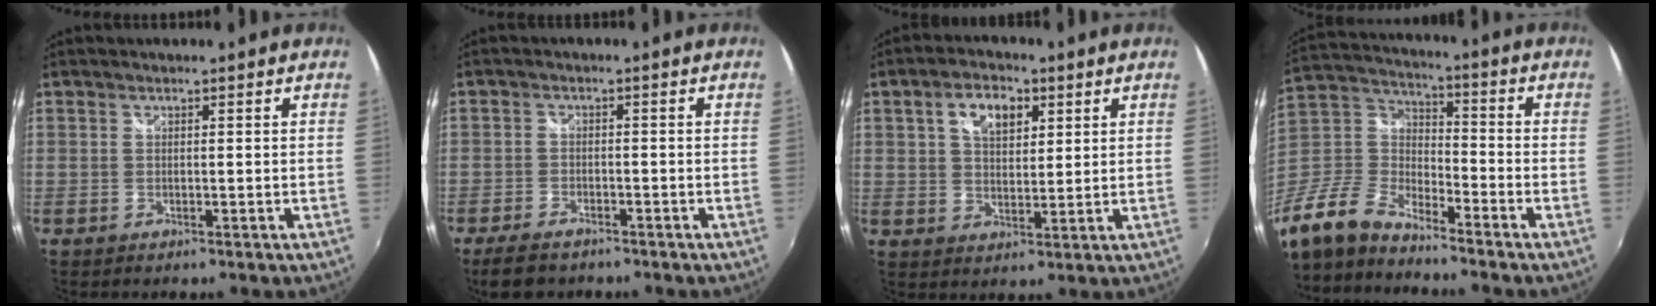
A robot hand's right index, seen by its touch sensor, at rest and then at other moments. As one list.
[{"total": 6.4, "force": [-5.1, 2.7, 2.8], "torque": [-0.079, -0.008, -0.089]}, {"total": 7.2, "force": [3.0, 4.2, 5.1], "torque": [-0.086, 0.017, 0.051]}, {"total": 13.9, "force": [-10.6, 5.4, 7.2], "torque": [-0.176, -0.001, -0.220]}]